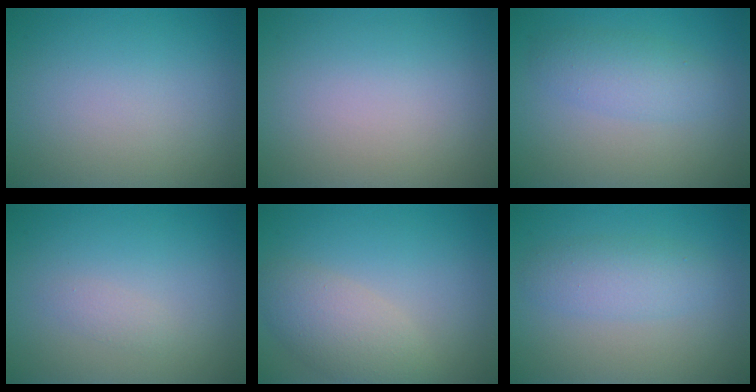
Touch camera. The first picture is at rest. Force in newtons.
{"total": 0.0}
{"total": 2.7, "press": 2.7, "slide": 0.0}
{"total": 0.8, "press": 0.8, "slide": 0.0}
{"total": 3.9, "press": 3.9, "slide": 0.1}
{"total": 2.8, "press": 2.8, "slide": 0.1}